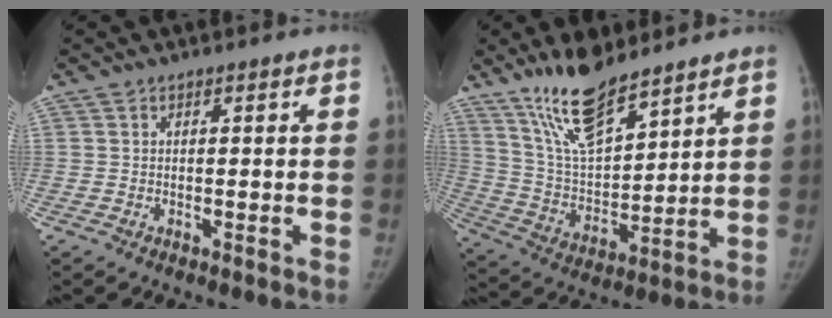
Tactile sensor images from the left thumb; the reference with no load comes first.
{"total": 14.0, "force": [10.8, 4.2, 8.0], "torque": [-0.121, -0.066, 0.212]}